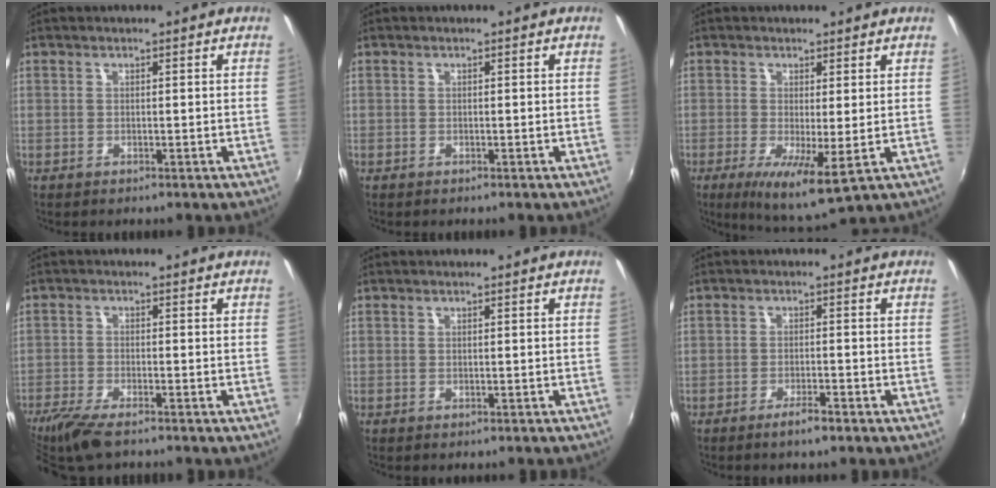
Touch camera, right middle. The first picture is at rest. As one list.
[{"total": 0.0}, {"total": 7.6, "force": [-1.4, 1.5, 7.3], "torque": [-0.134, -0.020, -0.019]}, {"total": 8.7, "force": [-6.7, 2.0, 5.1], "torque": [-0.128, -0.033, -0.129]}, {"total": 0.0}, {"total": 3.0, "force": [-2.2, 0.3, 2.1], "torque": [-0.047, -0.003, -0.038]}]